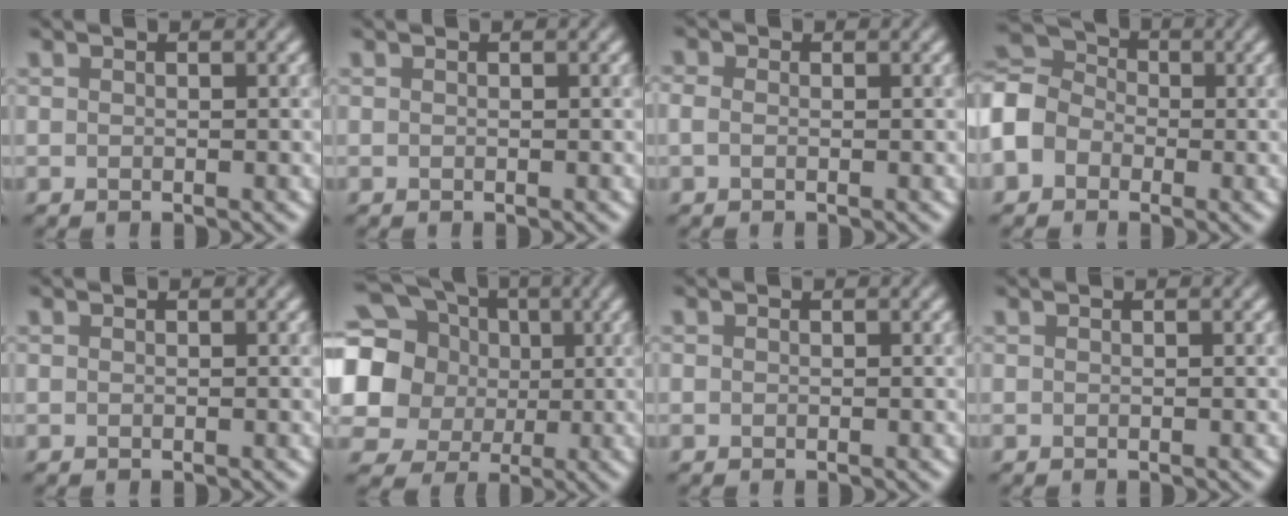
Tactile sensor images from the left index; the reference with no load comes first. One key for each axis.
{"total": 0.0}
{"total": 0.9, "fx": -0.1, "fy": 0.6, "fz": 0.6, "tx": -0.018, "ty": 0.000, "tz": -0.008}
{"total": 6.3, "fx": -1.6, "fy": 5.3, "fz": 3.1, "tx": -0.080, "ty": 0.006, "tz": -0.046}
{"total": 0.0}
{"total": 16.6, "fx": 3.0, "fy": 15.0, "fz": 6.2, "tx": -0.181, "ty": 0.020, "tz": 0.019}
{"total": 0.0}
{"total": 0.0}